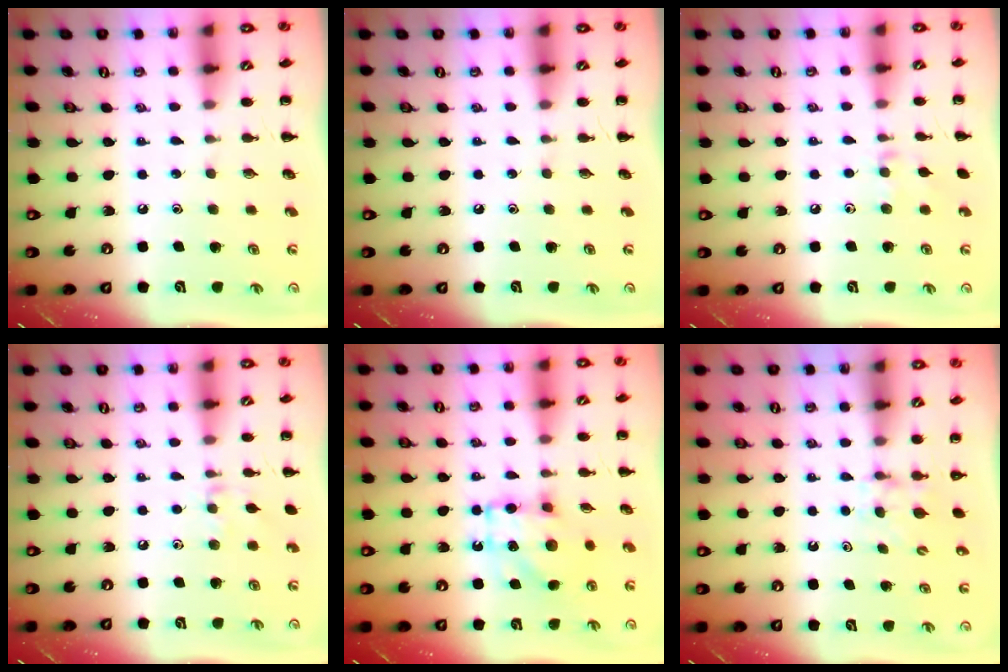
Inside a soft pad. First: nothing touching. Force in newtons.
{"total": 0.0}
{"total": 7.5, "press": 7.3, "slide": 1.8}
{"total": 7.0, "press": 6.9, "slide": 1.3}
{"total": 10.7, "press": 10.6, "slide": 1.2}
{"total": 3.3, "press": 3.0, "slide": 1.3}